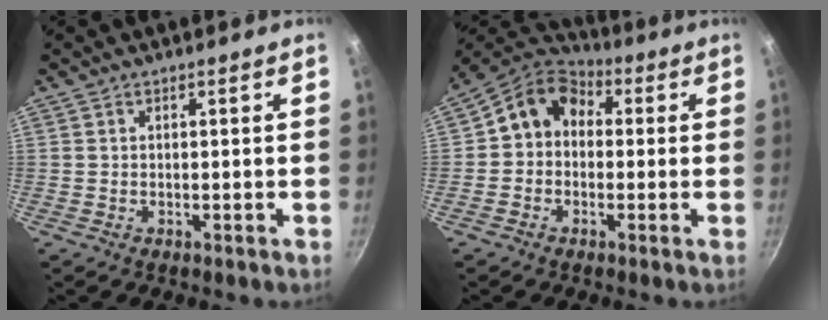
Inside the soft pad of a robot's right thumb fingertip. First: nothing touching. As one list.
[{"total": 10.0, "force": [0.9, 8.2, 5.6], "torque": [-0.064, 0.029, -0.012]}]